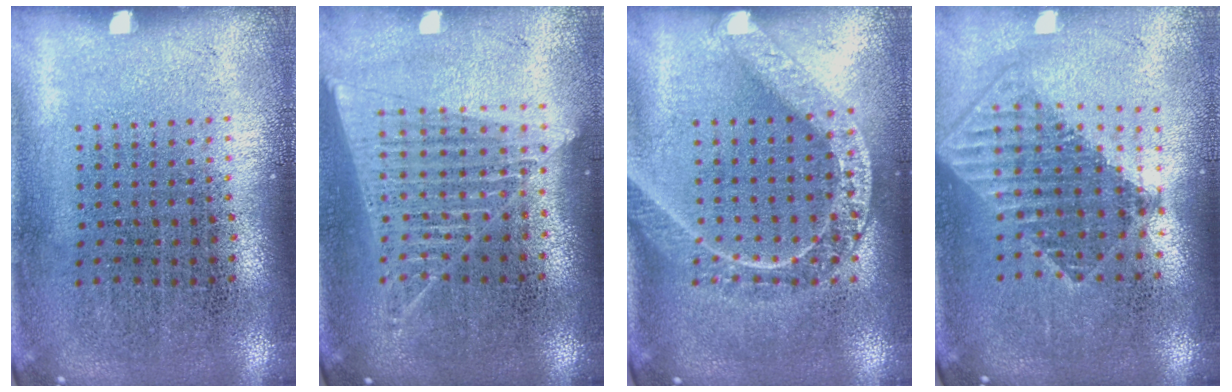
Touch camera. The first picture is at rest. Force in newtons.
{"total": 1.5, "press": 1.4, "slide": 0.5}
{"total": 1.8, "press": 1.7, "slide": 0.6}
{"total": 1.7, "press": 1.4, "slide": 1.1}